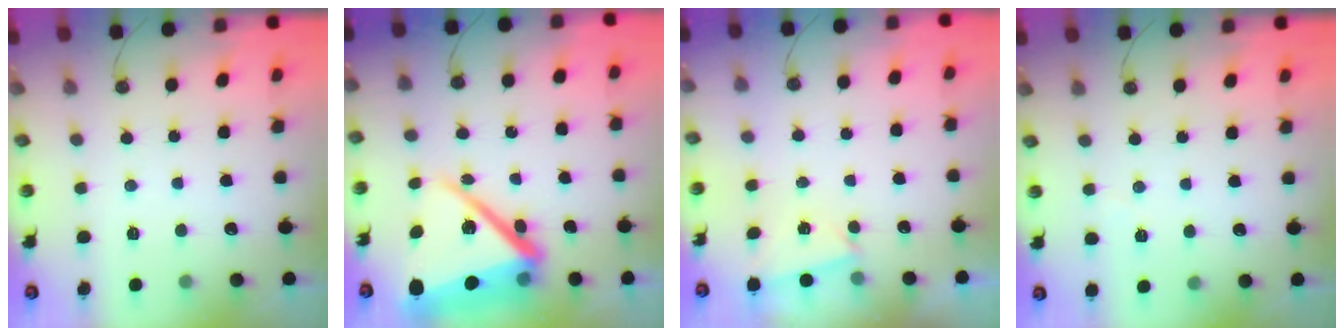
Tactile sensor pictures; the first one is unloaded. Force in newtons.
{"total": 20.0, "press": 18.7, "slide": 7.1}
{"total": 1.2, "press": 1.1, "slide": 0.5}
{"total": 3.0, "press": 2.0, "slide": 2.2}